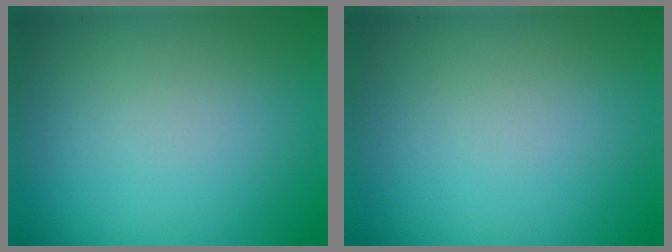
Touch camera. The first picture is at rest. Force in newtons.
{"total": 0.0}